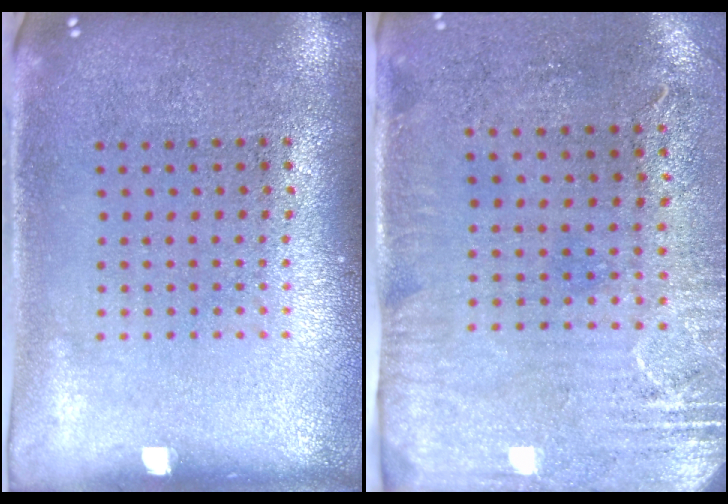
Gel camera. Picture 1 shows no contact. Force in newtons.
{"total": 2.9, "press": 2.4, "slide": 1.7}